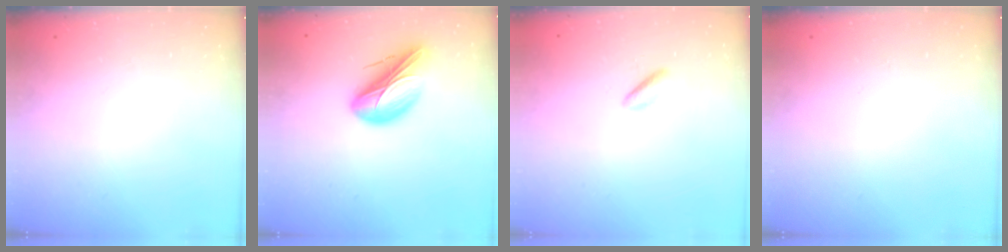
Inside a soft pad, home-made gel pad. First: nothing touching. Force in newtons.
{"total": 13.4, "press": 13.2, "slide": 2.2}
{"total": 1.9, "press": 1.7, "slide": 0.7}
{"total": 0.0}